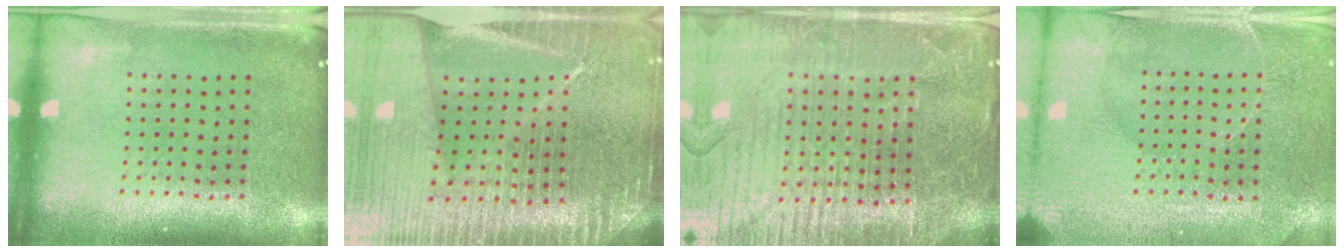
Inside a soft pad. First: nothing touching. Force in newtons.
{"total": 6.8, "press": 5.8, "slide": 3.5}
{"total": 5.3, "press": 4.8, "slide": 2.3}
{"total": 3.0, "press": 2.9, "slide": 0.3}